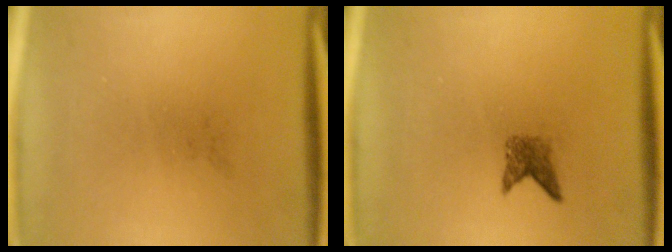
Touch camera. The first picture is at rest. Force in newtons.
{"total": 1.9}